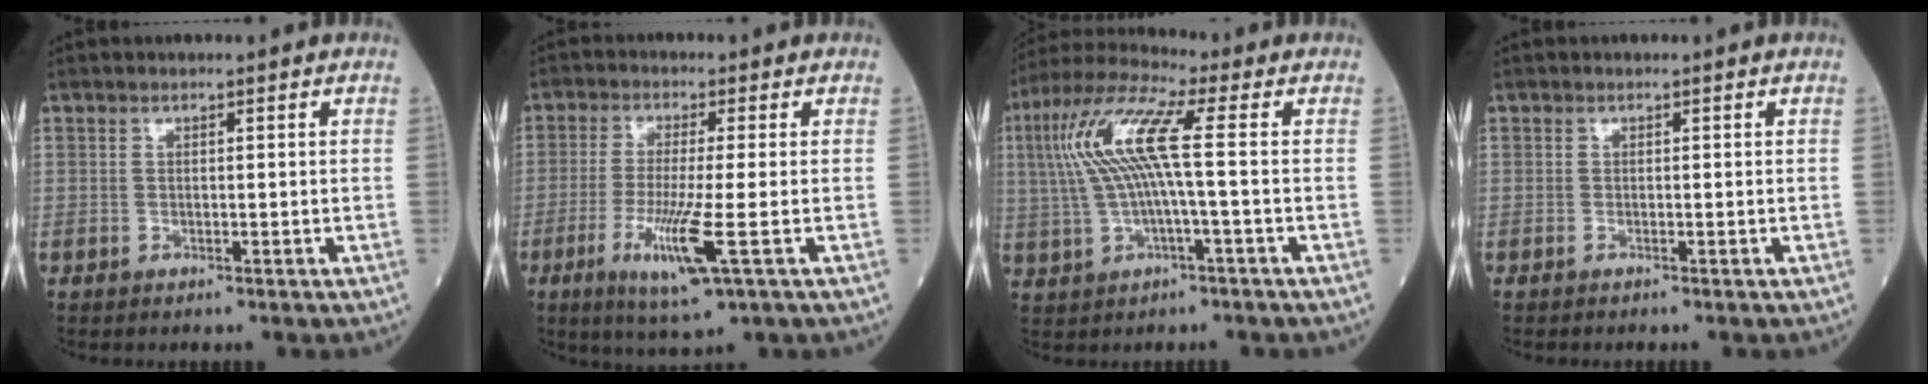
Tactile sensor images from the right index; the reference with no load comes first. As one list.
[{"total": 8.6, "force": [-3.0, -0.2, 8.1], "torque": [-0.162, -0.029, -0.056]}, {"total": 11.2, "force": [1.1, 1.2, 11.1], "torque": [-0.242, 0.030, 0.018]}, {"total": 0.0}]